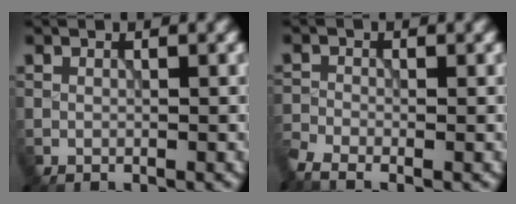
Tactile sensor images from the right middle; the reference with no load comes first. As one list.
[{"total": 2.7, "force": [-2.2, 0.9, 1.5], "torque": [-0.035, -0.012, -0.057]}]